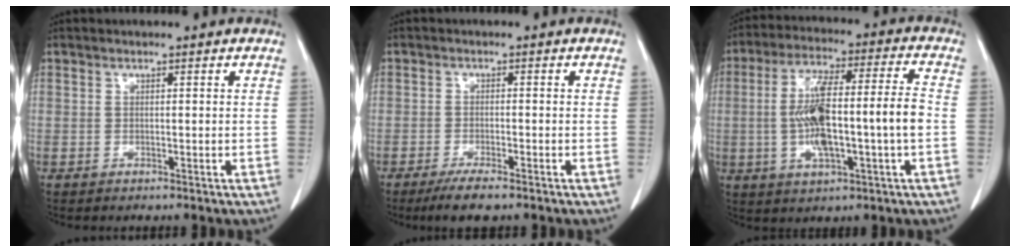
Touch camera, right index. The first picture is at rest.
{"total": 3.9, "force": [-2.9, 0.7, 2.6], "torque": [-0.051, -0.007, -0.050]}
{"total": 14.7, "force": [-1.6, 1.6, 14.5], "torque": [-0.271, 0.017, -0.026]}